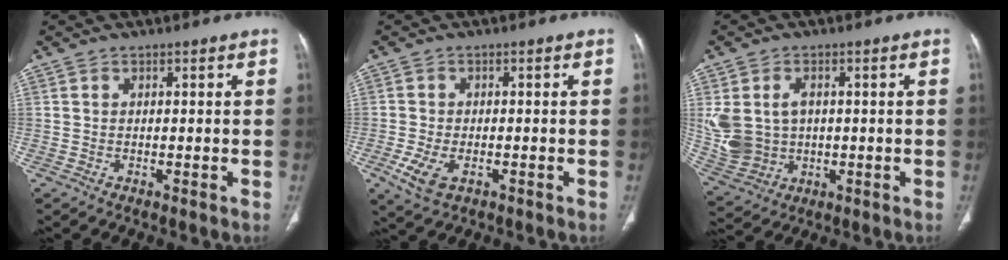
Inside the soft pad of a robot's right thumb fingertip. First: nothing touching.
{"total": 5.5, "force": [-2.0, 3.1, 4.0], "torque": [-0.089, -0.006, -0.030]}
{"total": 11.1, "force": [0.9, 8.6, 6.9], "torque": [-0.140, 0.006, 0.039]}